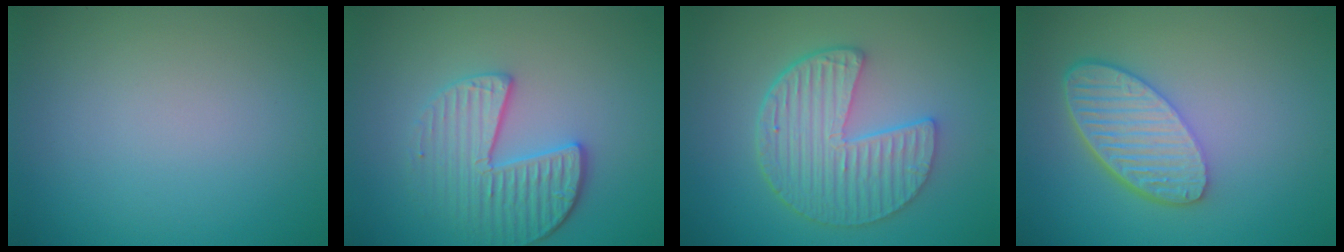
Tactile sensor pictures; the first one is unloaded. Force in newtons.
{"total": 3.9, "press": 3.5, "slide": 1.6}
{"total": 6.4, "press": 4.8, "slide": 4.2}
{"total": 5.9, "press": 4.6, "slide": 3.8}